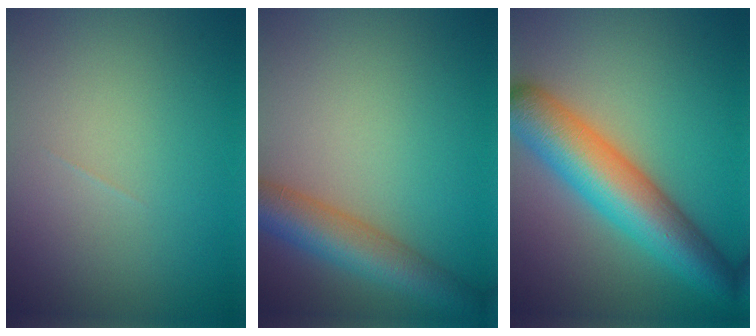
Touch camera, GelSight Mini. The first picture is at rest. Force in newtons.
{"total": 5.9, "press": 5.9, "slide": 0.2}
{"total": 9.0, "press": 9.0, "slide": 0.1}